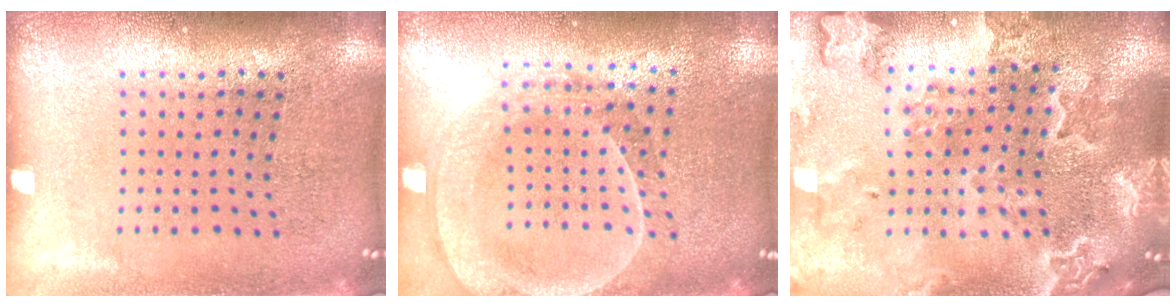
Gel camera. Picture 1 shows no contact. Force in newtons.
{"total": 2.2, "press": 2.1, "slide": 0.9}
{"total": 2.7, "press": 2.5, "slide": 0.9}